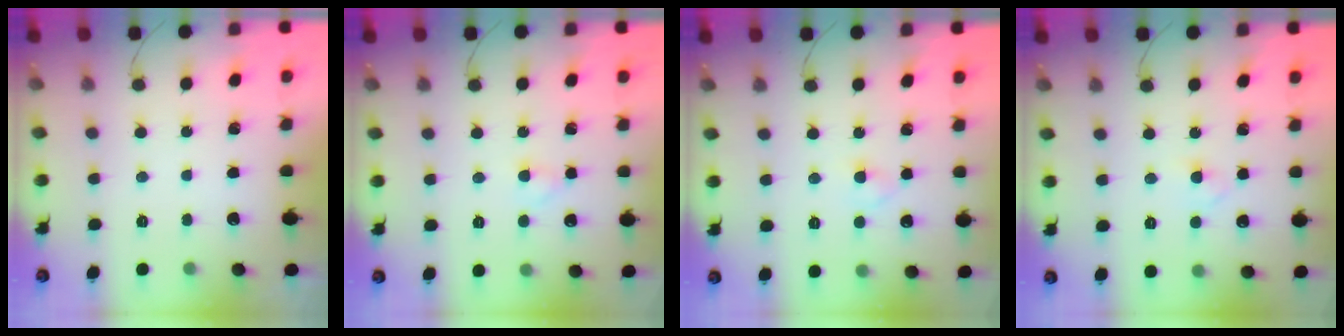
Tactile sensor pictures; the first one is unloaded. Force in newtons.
{"total": 1.8, "press": 1.6, "slide": 0.9}
{"total": 2.1, "press": 1.9, "slide": 0.9}
{"total": 2.2, "press": 2.0, "slide": 0.9}